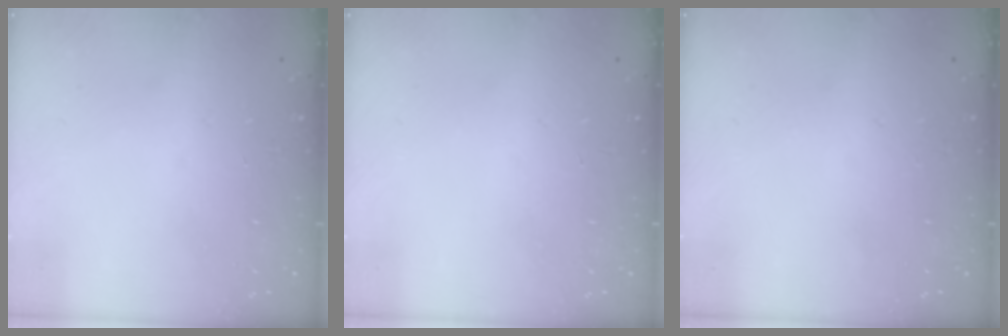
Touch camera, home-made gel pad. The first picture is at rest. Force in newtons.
{"total": 0.0}
{"total": 0.0}